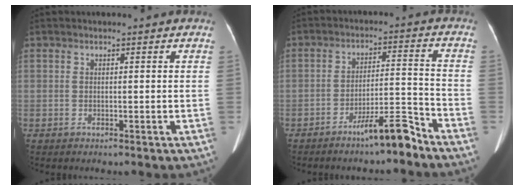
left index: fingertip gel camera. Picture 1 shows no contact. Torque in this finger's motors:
{"motor_torque": [0.80, 0.75, 0.08, 0.10]}